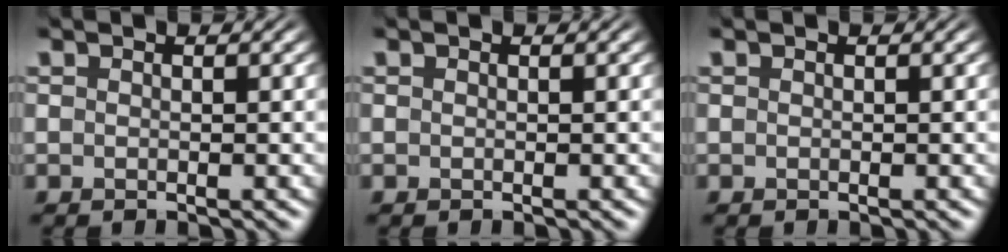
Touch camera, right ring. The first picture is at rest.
{"total": 0.0}
{"total": 0.0}